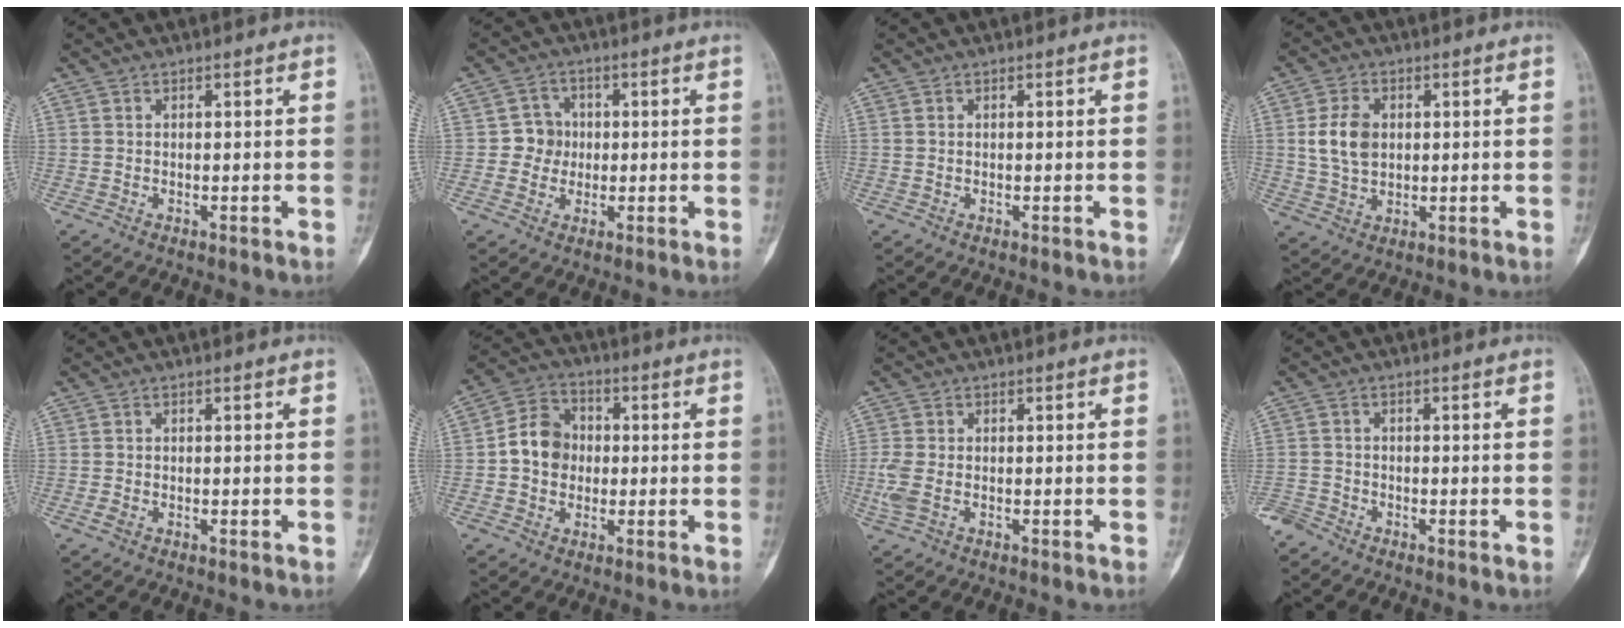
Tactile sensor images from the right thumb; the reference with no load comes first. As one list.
[{"total": 4.6, "force": [-0.1, 4.5, 1.1], "torque": [0.016, 0.012, -0.009]}, {"total": 0.0}, {"total": 7.2, "force": [1.1, 5.1, 5.0], "torque": [-0.086, -0.002, 0.024]}, {"total": 1.1, "force": [-0.5, 0.7, 0.8], "torque": [-0.017, 0.003, -0.011]}, {"total": 8.6, "force": [-0.3, 7.3, 4.5], "torque": [-0.058, 0.025, -0.018]}, {"total": 3.8, "force": [-1.0, 2.2, 3.0], "torque": [-0.091, 0.003, -0.019]}, {"total": 2.7, "force": [-2.6, 0.9, 0.0], "torque": [-0.003, -0.003, -0.059]}]